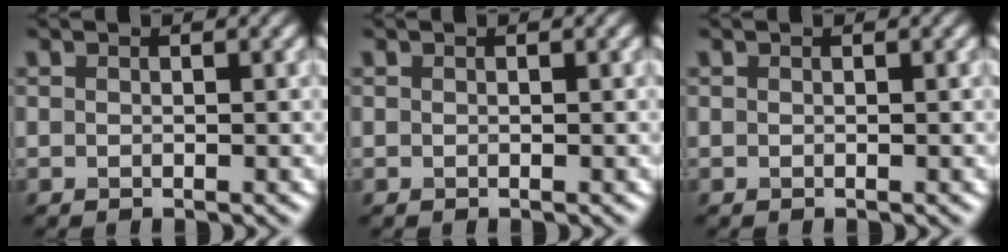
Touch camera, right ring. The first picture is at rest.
{"total": 0.0}
{"total": 0.0}